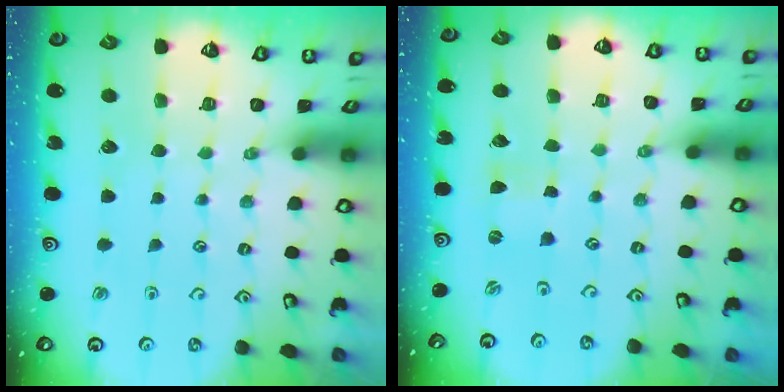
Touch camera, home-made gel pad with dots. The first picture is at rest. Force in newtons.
{"total": 0.0}